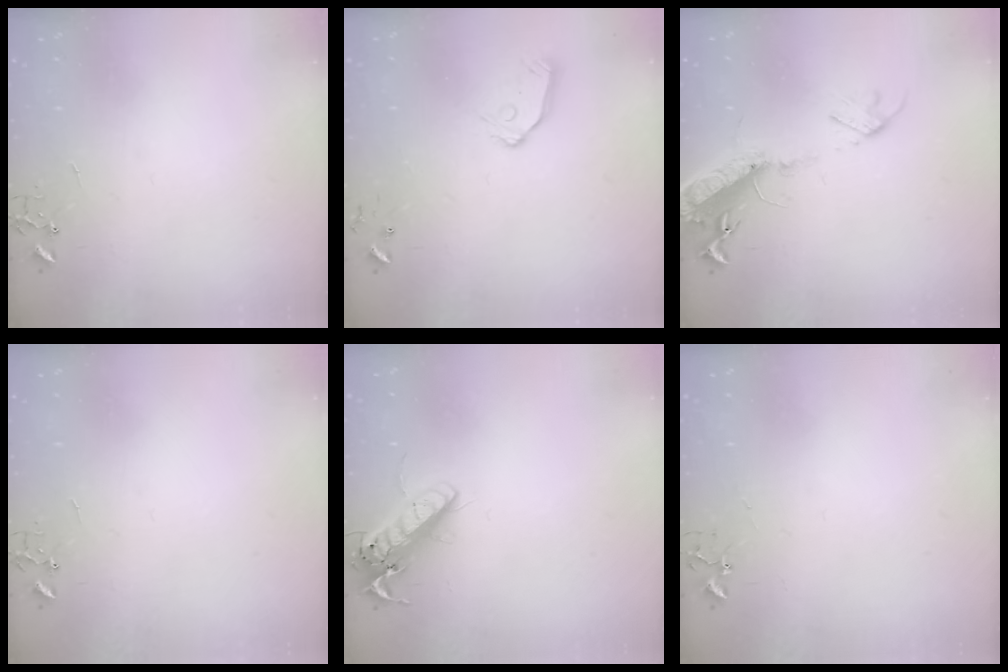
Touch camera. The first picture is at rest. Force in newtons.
{"total": 8.0, "press": 8.0, "slide": 0.5}
{"total": 17.4, "press": 16.9, "slide": 4.1}
{"total": 0.0}
{"total": 14.9, "press": 14.7, "slide": 2.8}
{"total": 4.2, "press": 4.2, "slide": 0.7}